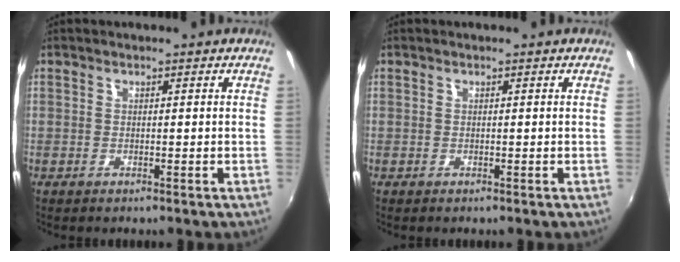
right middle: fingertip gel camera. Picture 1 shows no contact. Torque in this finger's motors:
{"motor_torque": [0.23, -0.23, 0.09, 0.00]}